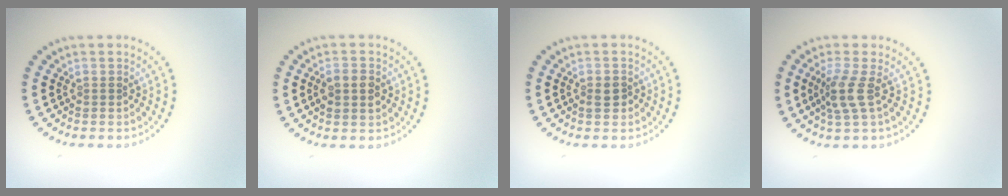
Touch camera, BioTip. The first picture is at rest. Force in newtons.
{"total": 2.2, "press": 2.2, "slide": 0.1}
{"total": 1.5, "press": 1.5, "slide": 0.2}
{"total": 2.5, "press": 1.9, "slide": 1.6}